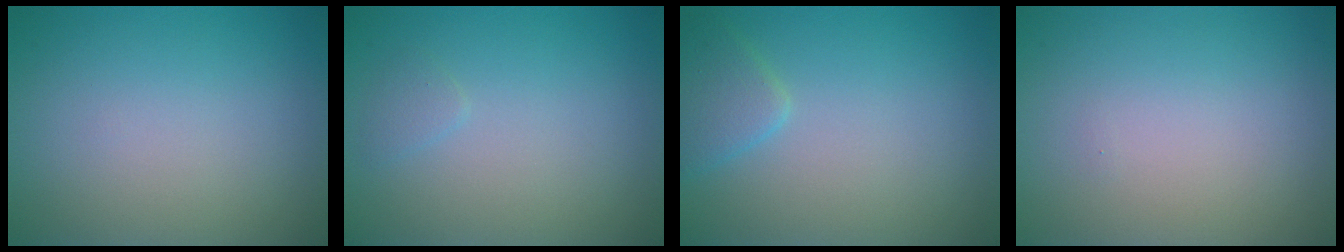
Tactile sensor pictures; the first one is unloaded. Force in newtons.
{"total": 0.7, "press": 0.7, "slide": 0.1}
{"total": 2.1, "press": 2.1, "slide": 0.1}
{"total": 0.0}